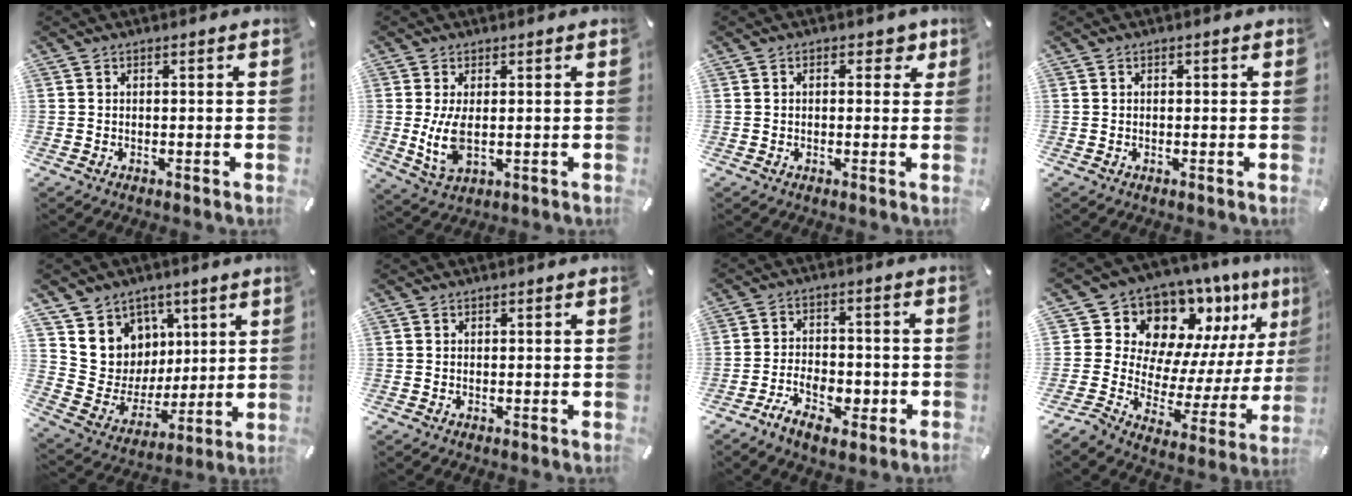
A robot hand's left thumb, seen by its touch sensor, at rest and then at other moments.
{"total": 7.0, "force": [0.2, 3.3, 6.2], "torque": [-0.136, -0.009, 0.000]}
{"total": 3.2, "force": [0.9, 2.1, 2.3], "torque": [-0.016, 0.000, 0.006]}
{"total": 0.0}
{"total": 11.1, "force": [3.7, 10.5, 0.3], "torque": [-0.006, -0.051, 0.080]}
{"total": 0.0}
{"total": 8.6, "force": [-4.7, 4.9, 5.3], "torque": [-0.096, 0.025, -0.081]}
{"total": 13.8, "force": [10.6, 8.4, 3.2], "torque": [-0.047, -0.125, 0.185]}